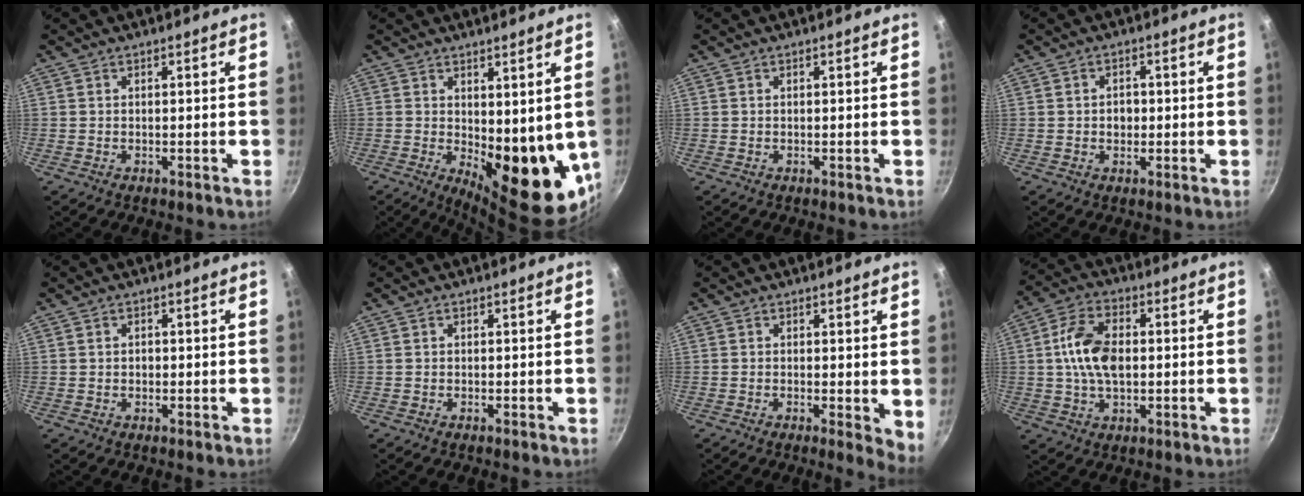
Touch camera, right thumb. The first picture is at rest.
{"total": 14.0, "force": [0.4, 6.2, 12.5], "torque": [-0.128, -0.033, 0.022]}
{"total": 0.0}
{"total": 2.7, "force": [-0.1, 2.2, 1.5], "torque": [-0.011, 0.002, -0.003]}
{"total": 1.0, "force": [-0.1, 0.9, 0.5], "torque": [-0.008, 0.002, -0.001]}
{"total": 0.0}
{"total": 3.8, "force": [0.0, 1.4, 3.6], "torque": [-0.046, -0.012, -0.002]}
{"total": 10.6, "force": [0.5, 6.4, 8.5], "torque": [-0.151, 0.017, 0.002]}